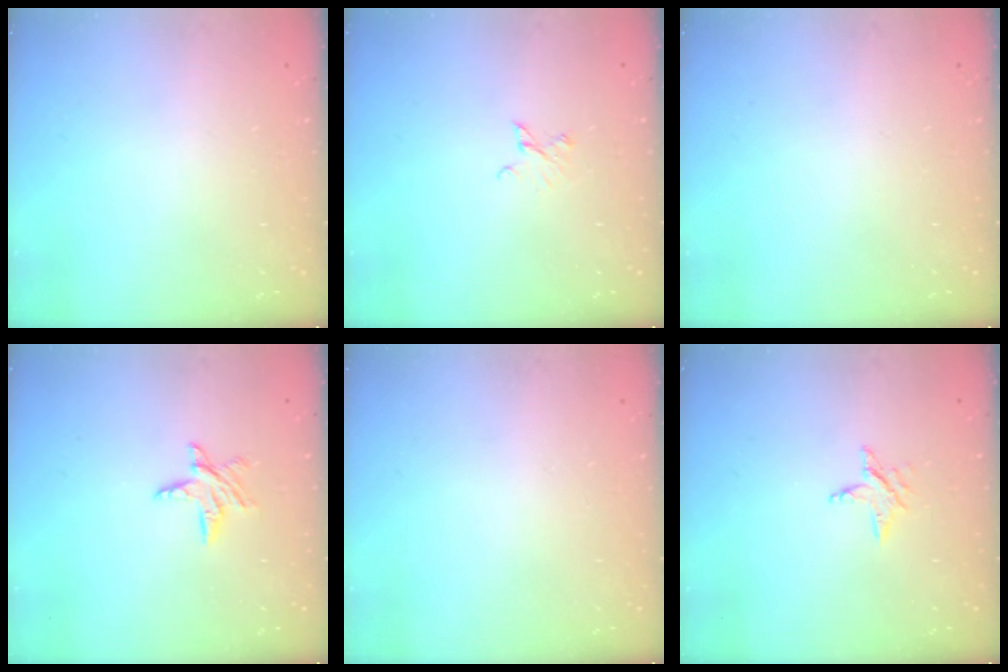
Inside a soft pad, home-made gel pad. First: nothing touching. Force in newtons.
{"total": 2.1, "press": 2.1, "slide": 0.3}
{"total": 0.0}
{"total": 5.8, "press": 5.8, "slide": 0.5}
{"total": 0.0}
{"total": 3.4, "press": 3.4, "slide": 0.3}